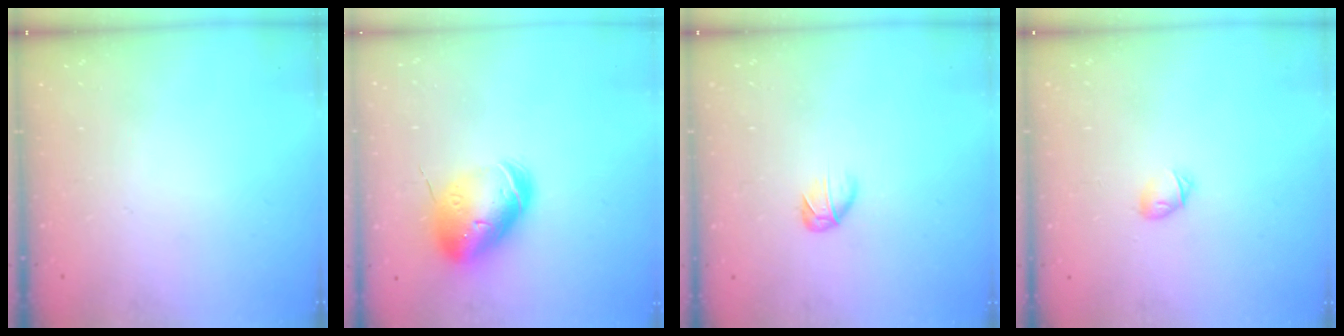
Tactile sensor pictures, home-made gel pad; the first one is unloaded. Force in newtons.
{"total": 15.6, "press": 15.3, "slide": 2.7}
{"total": 3.3, "press": 3.2, "slide": 0.9}
{"total": 4.9, "press": 4.8, "slide": 1.0}